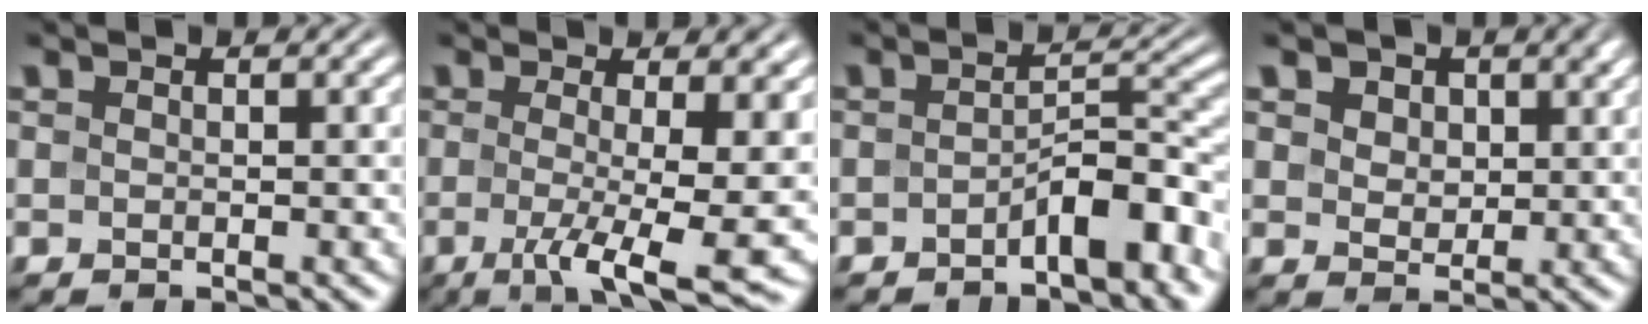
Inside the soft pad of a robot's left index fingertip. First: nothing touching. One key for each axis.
{"total": 9.4, "fx": -1.5, "fy": 2.3, "fz": 9.0, "tx": -0.128, "ty": -0.014, "tz": -0.020}
{"total": 4.2, "fx": -2.3, "fy": 1.5, "fz": 3.2, "tx": -0.042, "ty": 0.018, "tz": -0.039}
{"total": 4.6, "fx": 2.7, "fy": 3.1, "fz": 2.2, "tx": -0.061, "ty": 0.003, "tz": 0.042}